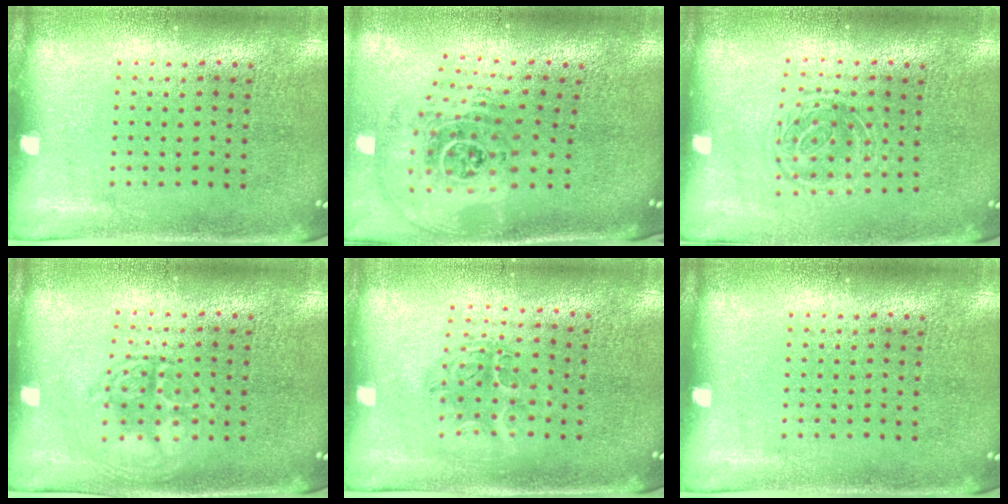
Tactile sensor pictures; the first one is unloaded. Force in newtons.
{"total": 2.8, "press": 1.8, "slide": 2.1}
{"total": 1.4, "press": 1.0, "slide": 0.9}
{"total": 2.6, "press": 2.6, "slide": 0.4}
{"total": 1.2, "press": 1.1, "slide": 0.4}
{"total": 0.0}